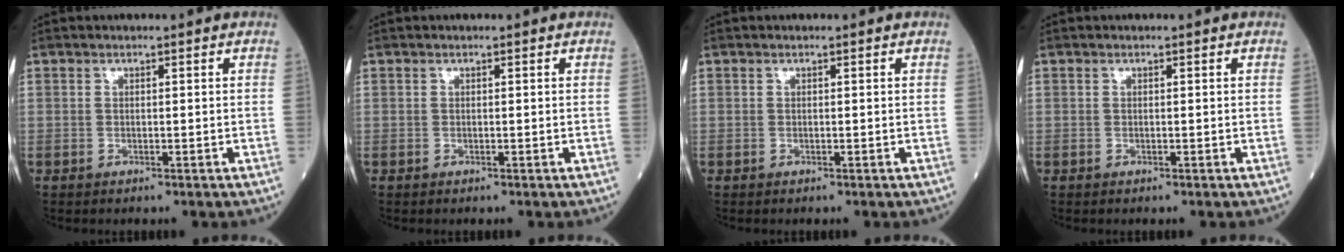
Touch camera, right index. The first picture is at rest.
{"total": 0.0}
{"total": 0.0}
{"total": 0.0}